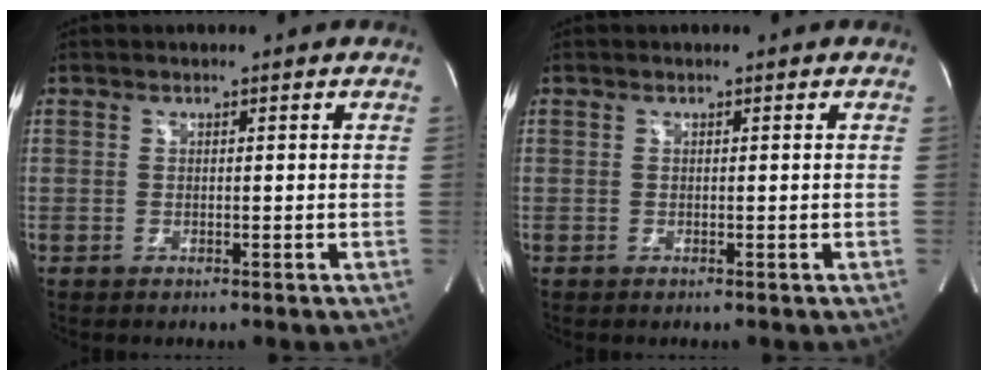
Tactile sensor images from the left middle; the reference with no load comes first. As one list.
[{"total": 0.0}]